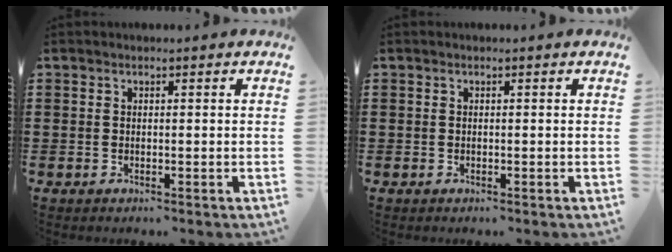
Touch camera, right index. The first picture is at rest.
{"total": 0.0}